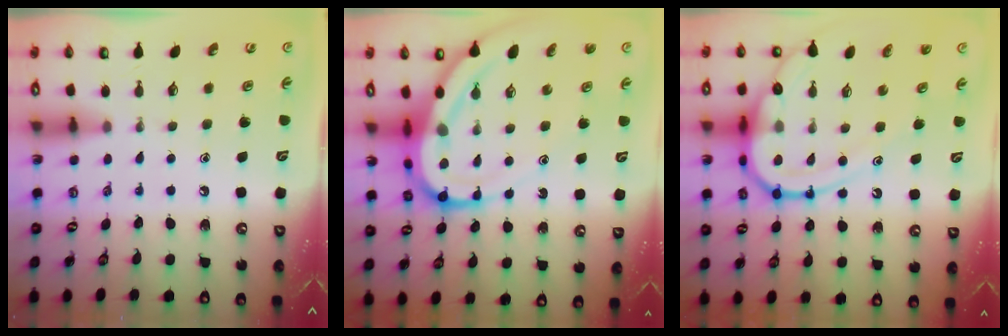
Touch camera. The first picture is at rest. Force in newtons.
{"total": 15.8, "press": 15.8, "slide": 1.4}
{"total": 16.1, "press": 16.0, "slide": 1.5}